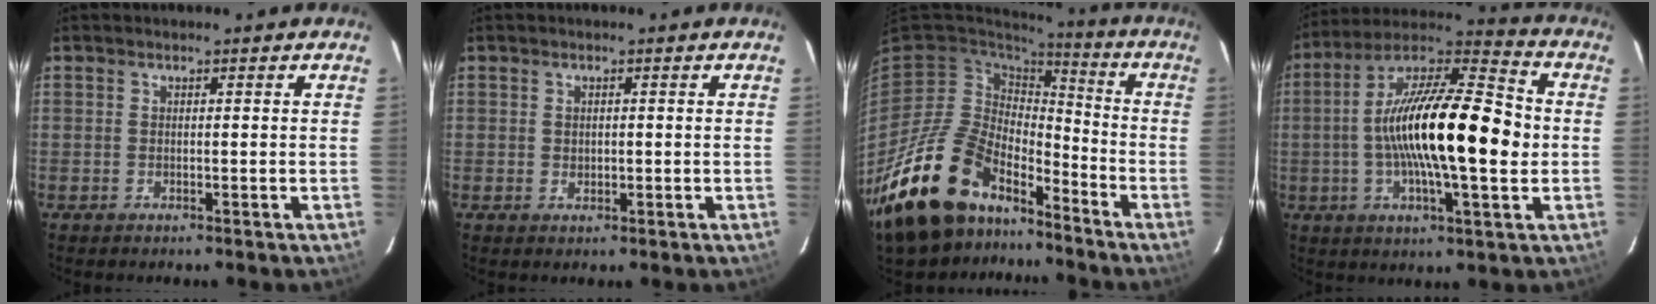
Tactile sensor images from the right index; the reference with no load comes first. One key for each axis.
{"total": 1.2, "fx": 0.2, "fy": 1.0, "fz": 0.5, "tx": -0.005, "ty": 0.004, "tz": 0.005}
{"total": 22.7, "fx": -15.8, "fy": 11.6, "fz": 11.5, "tx": -0.237, "ty": -0.014, "tz": -0.263}
{"total": 21.7, "fx": -0.6, "fy": 5.3, "fz": 21.0, "tx": -0.373, "ty": 0.015, "tz": -0.024}